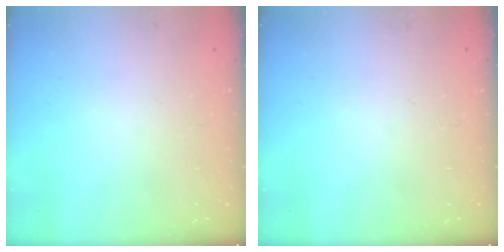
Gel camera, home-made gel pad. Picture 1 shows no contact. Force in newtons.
{"total": 0.0}